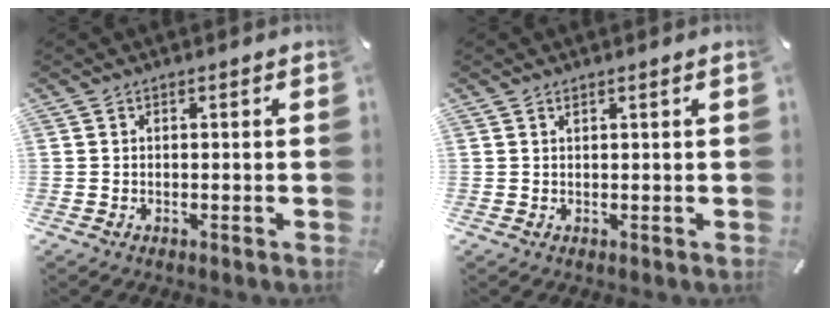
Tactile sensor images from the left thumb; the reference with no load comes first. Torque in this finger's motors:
{"motor_torque": [-0.10, -0.27, 0.32, -0.13, 0.01]}